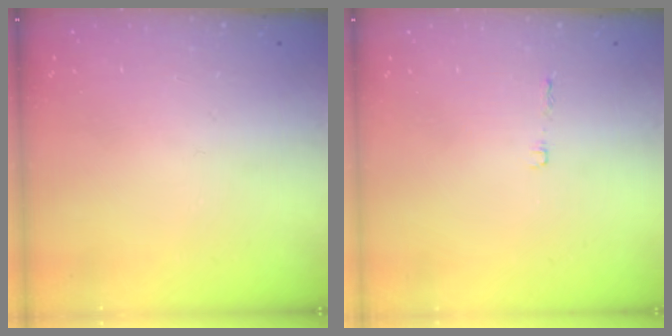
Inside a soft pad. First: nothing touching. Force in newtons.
{"total": 2.5, "press": 2.4, "slide": 0.4}